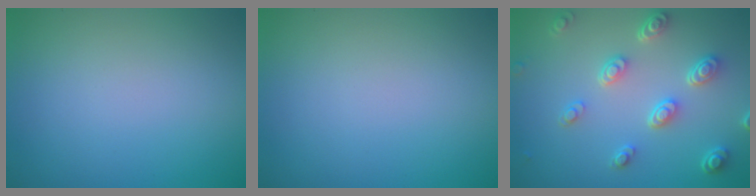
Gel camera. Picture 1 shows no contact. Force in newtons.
{"total": 0.0}
{"total": 4.5, "press": 3.5, "slide": 2.9}